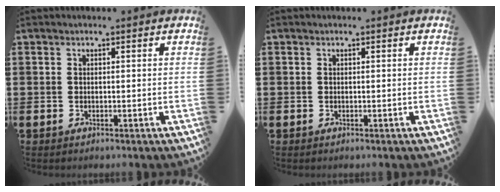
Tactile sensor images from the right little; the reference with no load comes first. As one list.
[{"total": 0.0}]